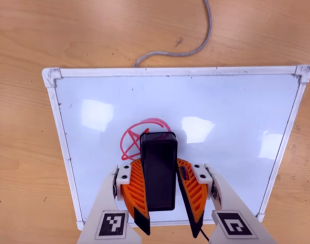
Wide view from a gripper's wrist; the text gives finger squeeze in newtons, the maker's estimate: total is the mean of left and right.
{"total": 12.8, "left": 13.2, "right": 12.3}